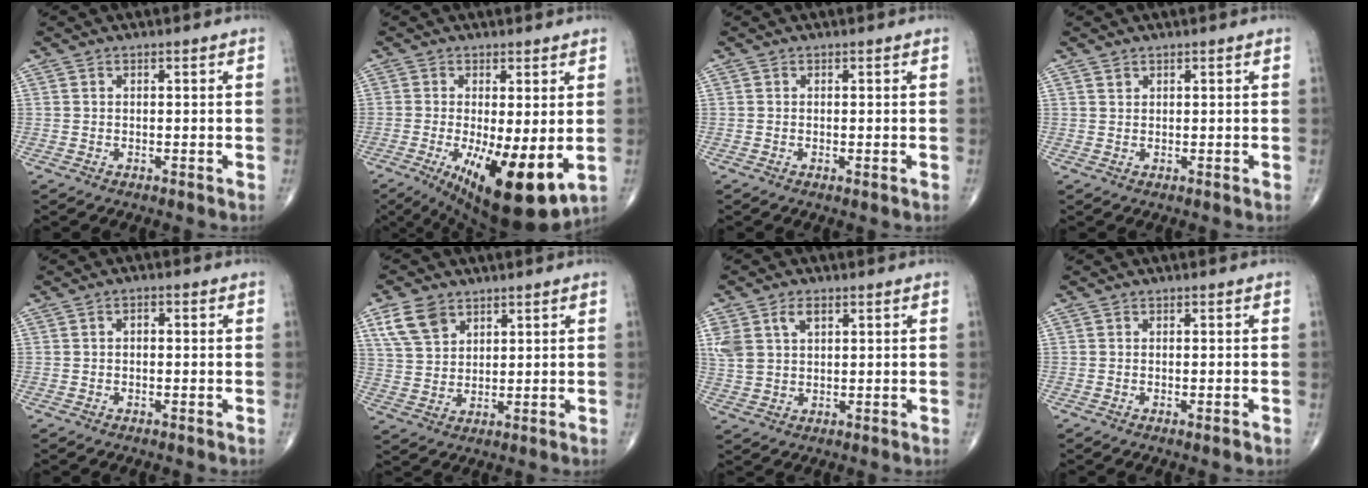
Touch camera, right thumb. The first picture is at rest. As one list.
[{"total": 14.7, "force": [-3.3, 4.8, 13.6], "torque": [-0.211, -0.030, -0.036]}, {"total": 0.6, "force": [-0.1, 0.1, 0.5], "torque": [-0.012, -0.003, -0.003]}, {"total": 0.8, "force": [0.6, 0.5, 0.1], "torque": [0.005, -0.004, 0.009]}, {"total": 1.5, "force": [0.1, 0.9, 1.2], "torque": [-0.014, 0.008, -0.003]}, {"total": 7.4, "force": [4.2, 4.8, 3.8], "torque": [-0.061, -0.012, 0.087]}, {"total": 7.9, "force": [3.2, 5.0, 5.1], "torque": [-0.113, 0.003, 0.070]}, {"total": 1.1, "force": [-0.6, 0.2, 0.9], "torque": [-0.017, -0.003, -0.007]}]